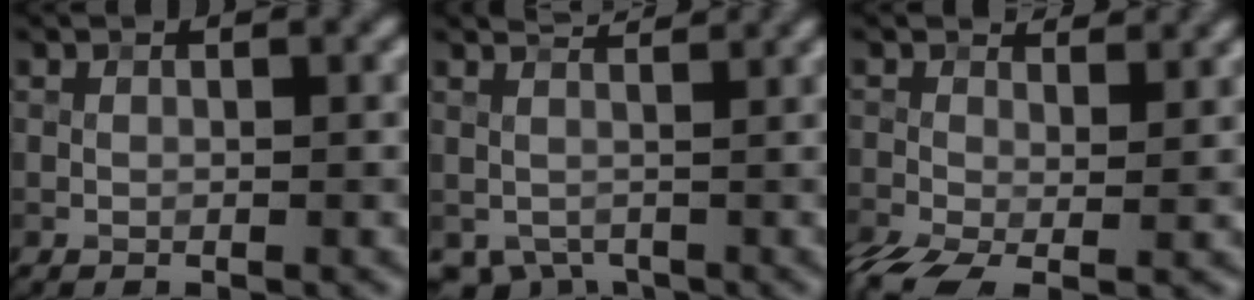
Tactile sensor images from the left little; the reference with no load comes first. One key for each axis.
{"total": 2.8, "fx": 1.0, "fy": 1.9, "fz": 1.8, "tx": -0.028, "ty": -0.001, "tz": 0.021}
{"total": 4.8, "fx": -0.9, "fy": 2.6, "fz": 3.9, "tx": -0.093, "ty": -0.009, "tz": -0.028}